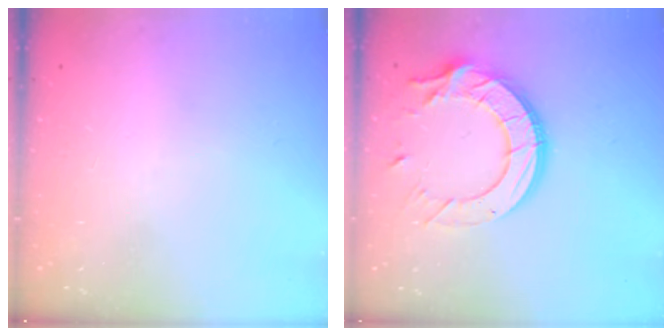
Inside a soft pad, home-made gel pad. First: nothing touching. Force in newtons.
{"total": 16.0, "press": 15.9, "slide": 1.4}